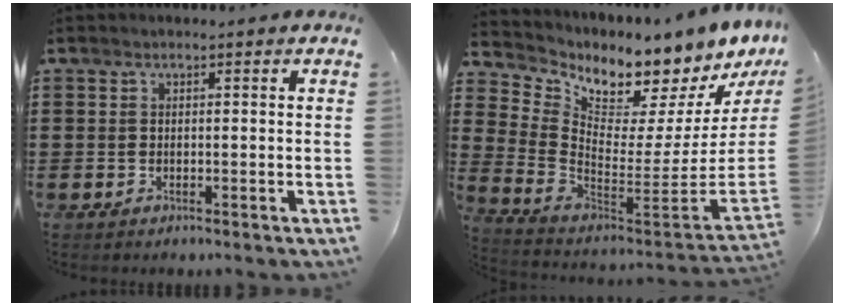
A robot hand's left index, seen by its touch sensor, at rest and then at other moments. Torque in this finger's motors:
{"motor_torque": [2.14, 0.00, 0.44, 0.05]}